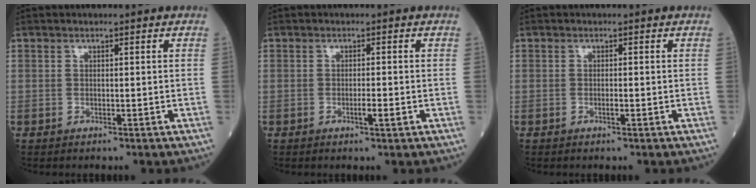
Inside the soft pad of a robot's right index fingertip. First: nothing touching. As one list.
[{"total": 1.9, "force": [-0.7, 0.1, 1.8], "torque": [-0.029, -0.002, -0.012]}, {"total": 0.9, "force": [-0.4, 0.1, 0.8], "torque": [-0.016, 0.000, -0.007]}]